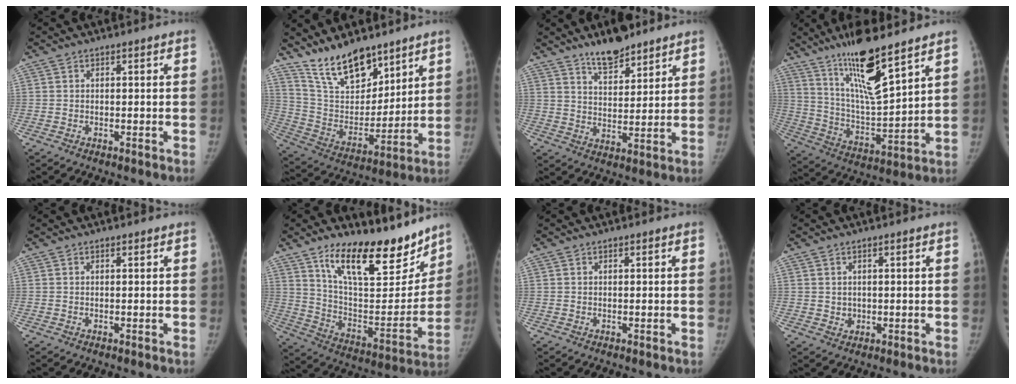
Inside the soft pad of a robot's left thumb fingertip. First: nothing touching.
{"total": 15.6, "force": [12.1, 6.7, 7.1], "torque": [-0.083, -0.074, 0.232]}
{"total": 9.0, "force": [7.1, 3.2, 4.5], "torque": [-0.049, -0.049, 0.123]}
{"total": 16.6, "force": [11.2, 2.6, 12.0], "torque": [-0.200, -0.070, 0.214]}
{"total": 0.0}
{"total": 23.6, "force": [16.7, 8.8, 14.2], "torque": [-0.168, -0.090, 0.273]}
{"total": 0.0}
{"total": 1.6, "force": [0.5, 1.5, 0.4], "torque": [-0.001, -0.004, 0.013]}